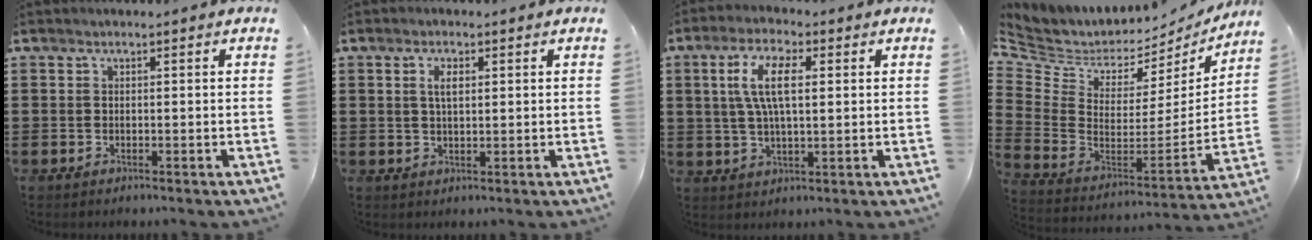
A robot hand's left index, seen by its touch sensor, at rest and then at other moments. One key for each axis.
{"total": 2.0, "fx": 0.6, "fy": 0.8, "fz": 1.7, "tx": -0.037, "ty": 0.005, "tz": 0.009}
{"total": 7.8, "fx": 1.6, "fy": 3.3, "fz": 6.9, "tx": -0.152, "ty": 0.008, "tz": 0.021}
{"total": 4.1, "fx": 2.9, "fy": 2.7, "fz": 1.0, "tx": -0.054, "ty": -0.042, "tz": 0.046}